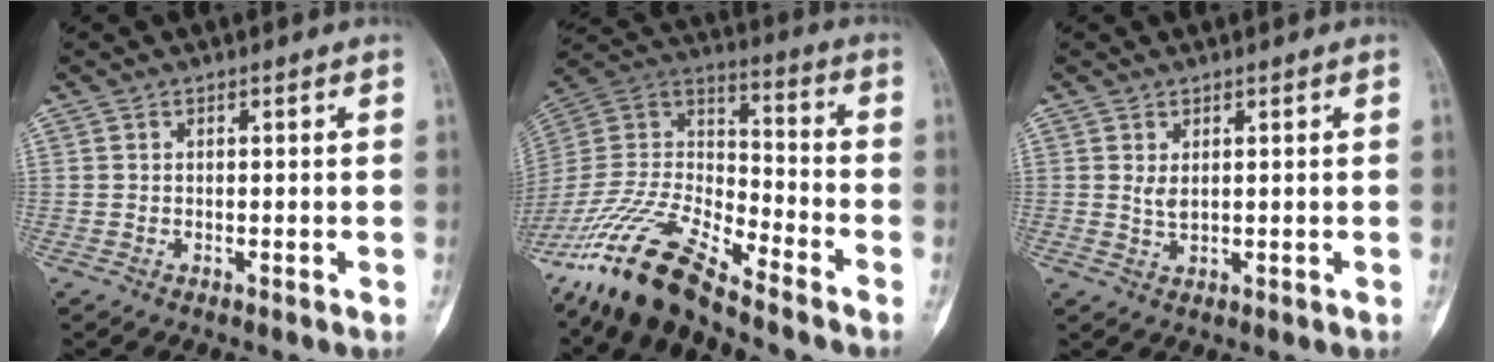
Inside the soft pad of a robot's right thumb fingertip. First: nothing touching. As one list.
[{"total": 17.5, "force": [-14.3, 4.0, 9.2], "torque": [-0.179, 0.071, -0.281]}, {"total": 1.7, "force": [0.6, 0.8, 1.4], "torque": [-0.025, -0.006, 0.015]}]